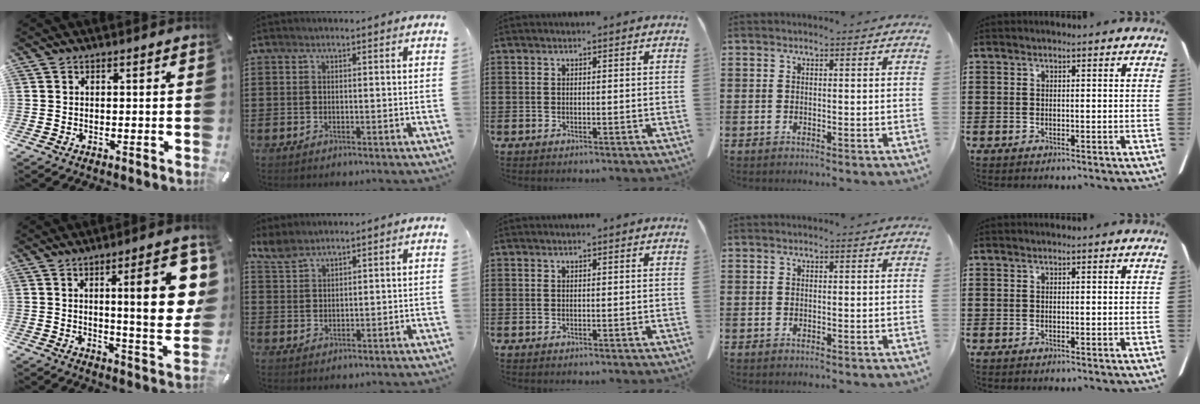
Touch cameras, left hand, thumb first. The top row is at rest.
{"thumb": {"total": 19.2, "force": [4.8, 4.1, 18.1], "torque": [-0.258, -0.019, 0.059]}, "index": {"total": 3.2, "force": [2.9, 1.0, 1.1], "torque": [-0.030, -0.004, 0.055]}}